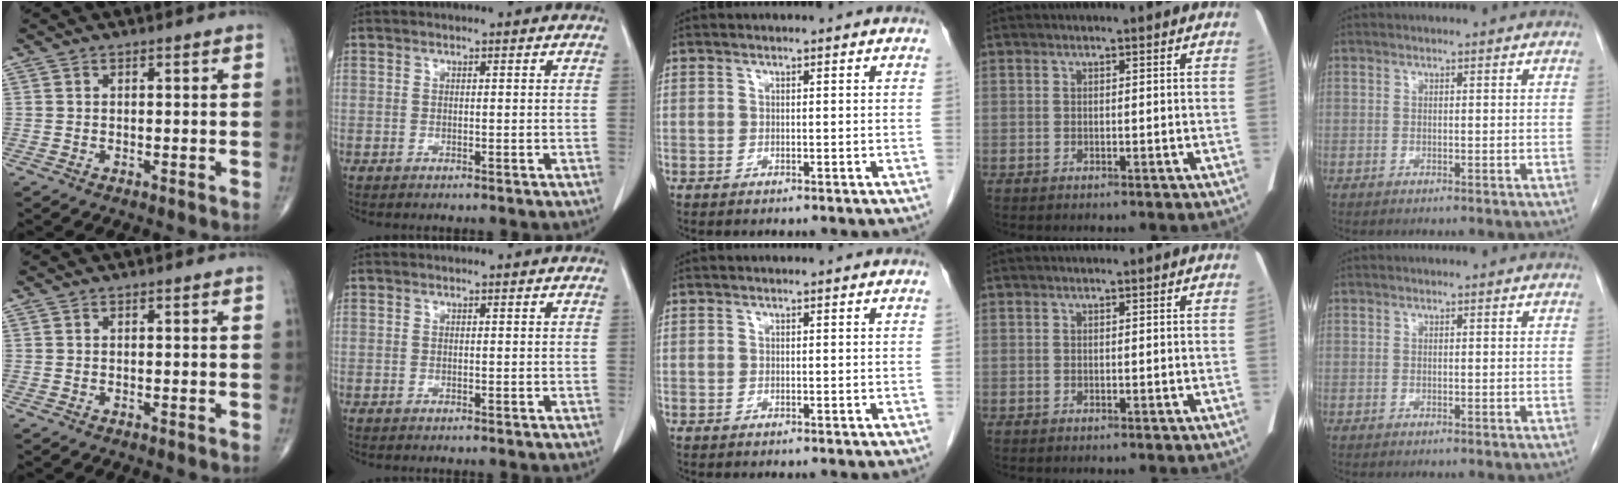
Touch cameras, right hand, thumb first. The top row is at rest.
{}